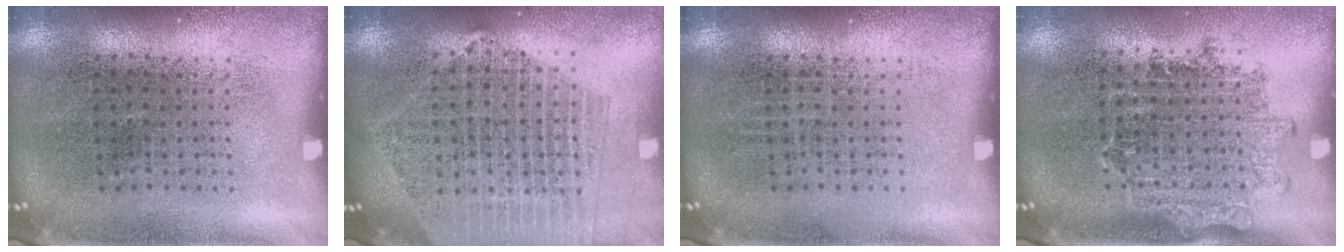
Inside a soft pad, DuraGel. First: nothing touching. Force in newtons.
{"total": 2.1, "press": 1.9, "slide": 0.9}
{"total": 0.0}
{"total": 1.3, "press": 1.1, "slide": 0.8}